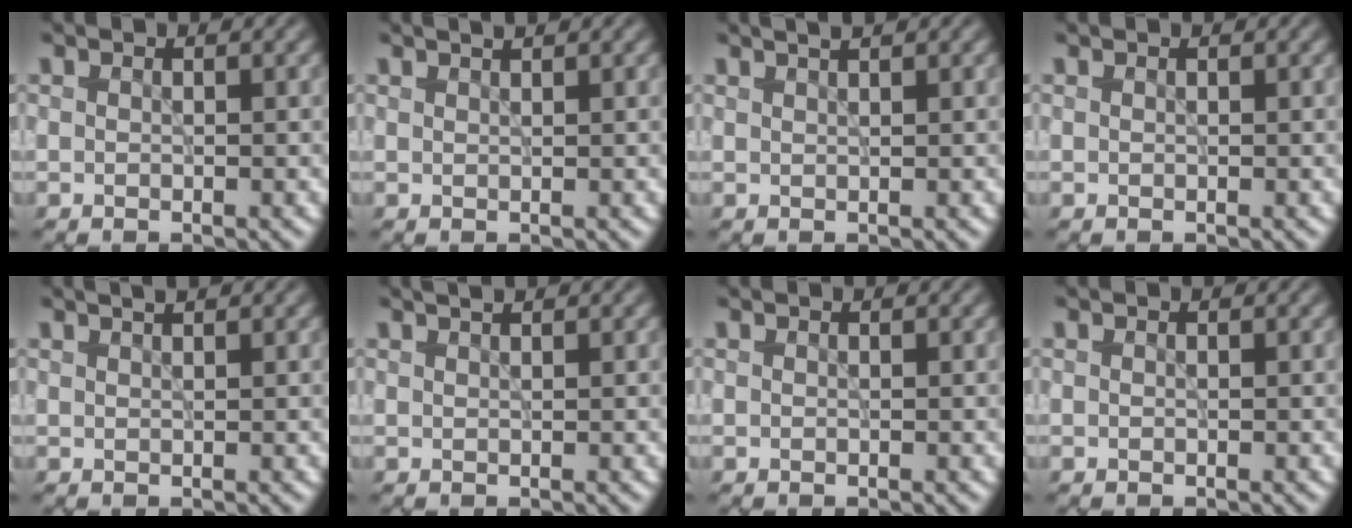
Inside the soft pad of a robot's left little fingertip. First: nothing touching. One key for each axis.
{"total": 1.0, "fx": 0.8, "fy": 0.1, "fz": 0.5, "tx": -0.005, "ty": 0.001, "tz": 0.011}
{"total": 1.7, "fx": 1.2, "fy": 0.5, "fz": 1.1, "tx": -0.005, "ty": 0.004, "tz": 0.008}
{"total": 0.0}
{"total": 1.3, "fx": 1.0, "fy": 0.3, "fz": 0.8, "tx": -0.005, "ty": 0.002, "tz": 0.009}
{"total": 1.1, "fx": 0.9, "fy": 0.2, "fz": 0.6, "tx": -0.006, "ty": 0.000, "tz": 0.009}
{"total": 0.0}
{"total": 0.0}